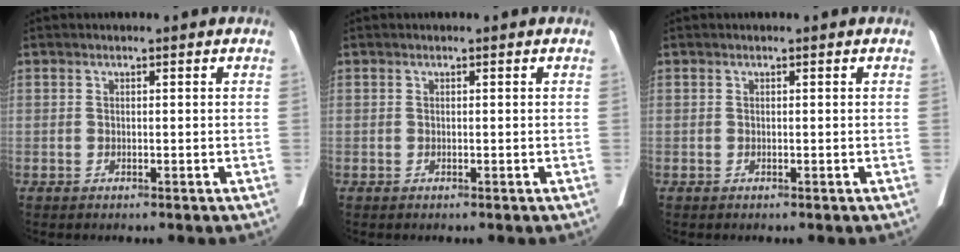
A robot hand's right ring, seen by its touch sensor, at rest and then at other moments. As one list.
[{"total": 0.0}, {"total": 0.0}]